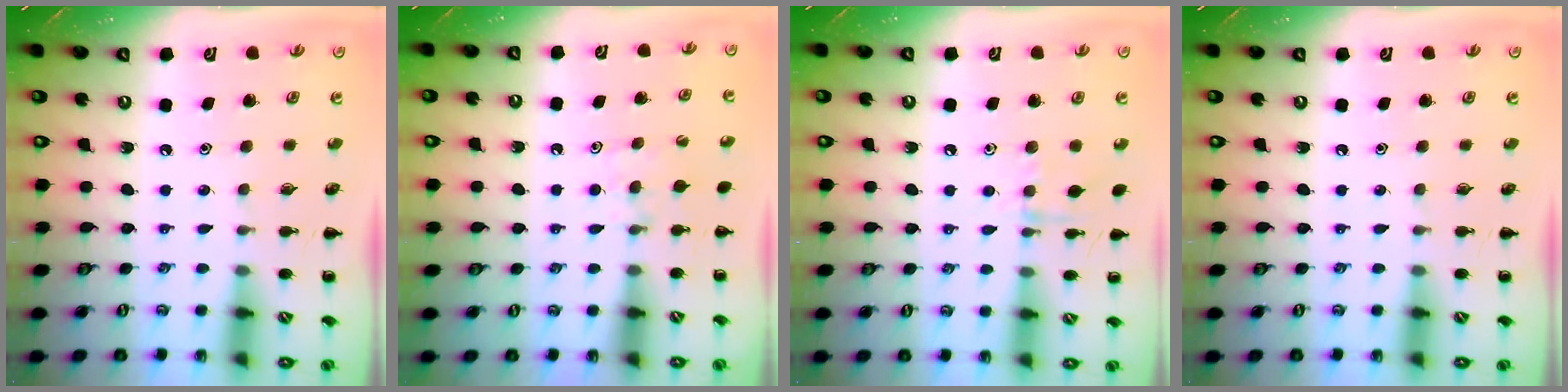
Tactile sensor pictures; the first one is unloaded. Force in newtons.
{"total": 5.7, "press": 5.4, "slide": 1.9}
{"total": 6.4, "press": 6.4, "slide": 0.9}
{"total": 0.0}